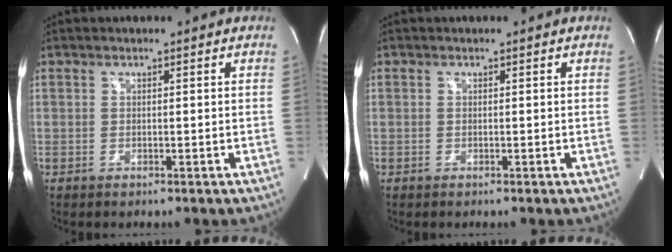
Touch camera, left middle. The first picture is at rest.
{"total": 0.0}